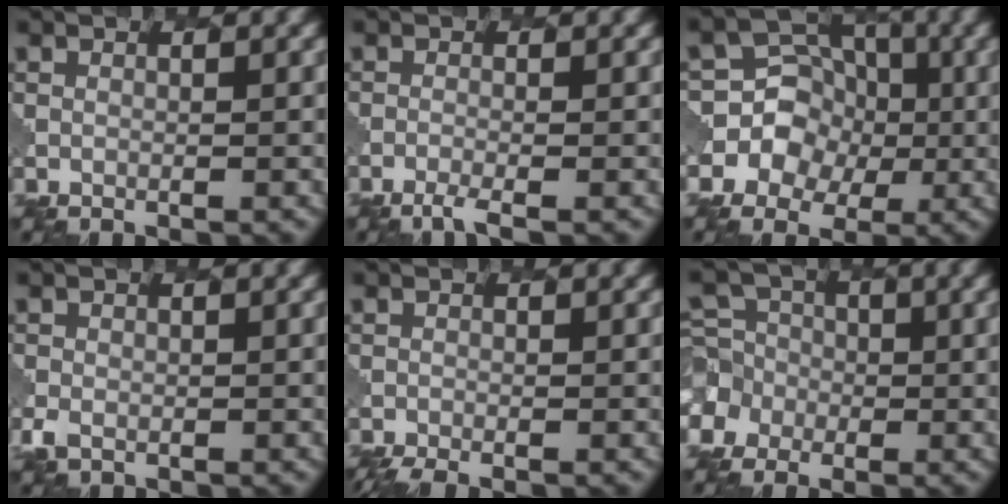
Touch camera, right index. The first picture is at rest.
{"total": 1.8, "force": [-1.2, 0.3, 1.3], "torque": [-0.020, -0.005, -0.034]}
{"total": 7.5, "force": [-0.8, 7.1, 2.4], "torque": [-0.027, 0.031, -0.043]}
{"total": 1.7, "force": [-0.7, 1.3, 0.9], "torque": [-0.022, -0.007, -0.015]}
{"total": 2.5, "force": [-2.1, 0.4, 1.4], "torque": [-0.024, -0.005, -0.039]}
{"total": 7.7, "force": [-1.8, 7.2, 2.1], "torque": [-0.051, 0.007, -0.063]}